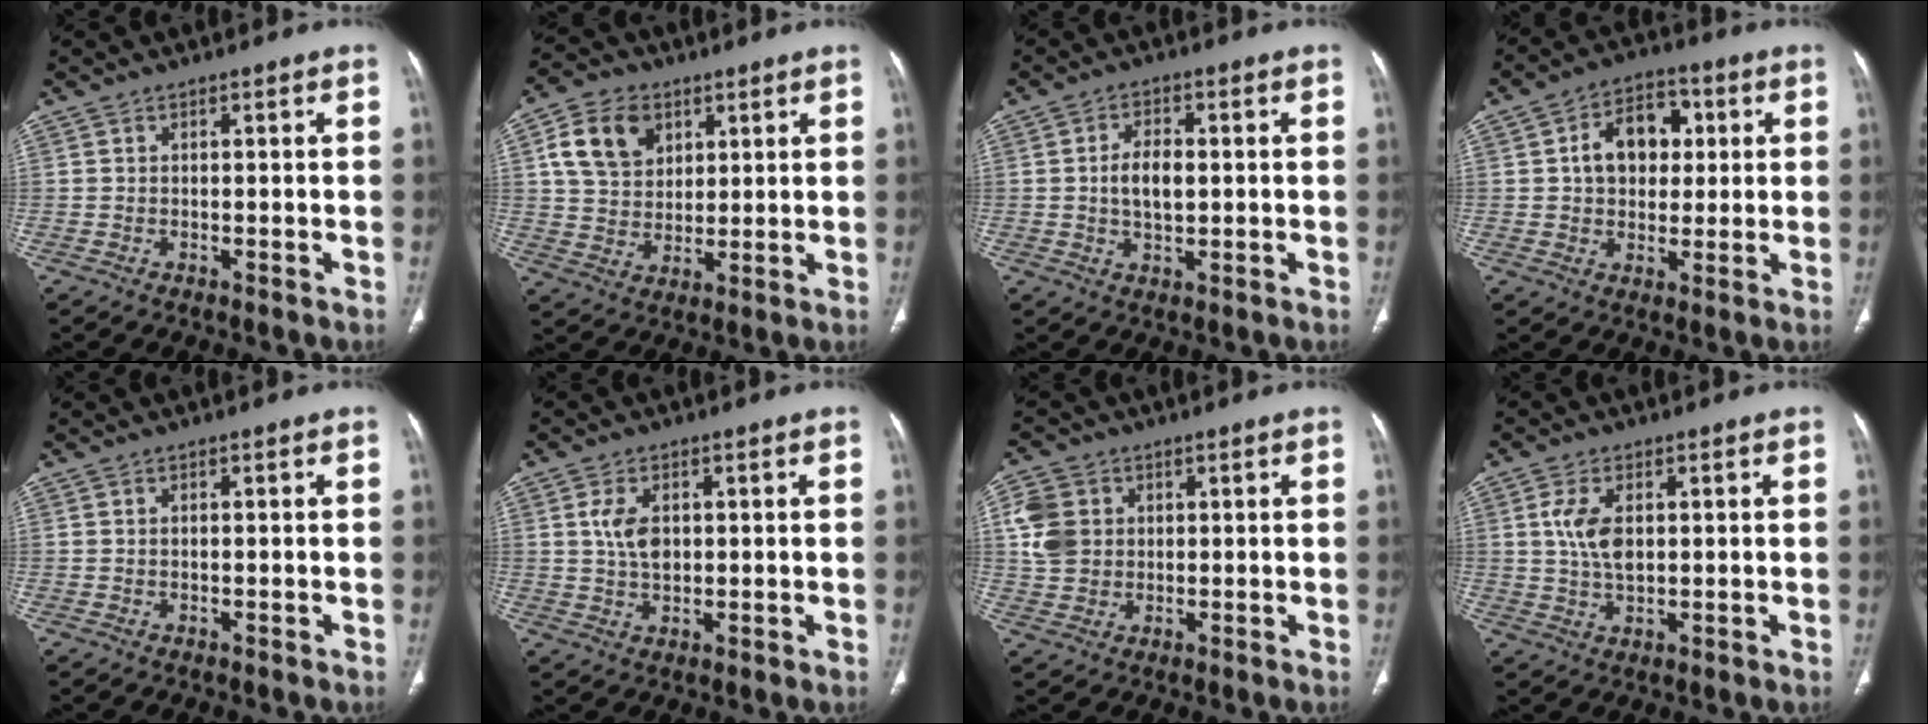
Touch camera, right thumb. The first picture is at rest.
{"total": 11.3, "force": [4.4, 8.5, 6.0], "torque": [-0.084, -0.007, 0.084]}
{"total": 6.0, "force": [0.3, 3.2, 5.0], "torque": [-0.089, 0.000, 0.003]}
{"total": 12.4, "force": [2.2, 9.1, 8.2], "torque": [-0.086, 0.013, 0.029]}
{"total": 0.5, "force": [0.1, 0.2, 0.5], "torque": [-0.014, 0.005, 0.003]}
{"total": 5.4, "force": [1.1, 3.4, 4.1], "torque": [-0.074, -0.003, 0.021]}
{"total": 7.4, "force": [1.6, 6.2, 3.6], "torque": [-0.063, 0.000, 0.031]}
{"total": 6.5, "force": [1.3, 3.6, 5.2], "torque": [-0.103, -0.005, 0.026]}